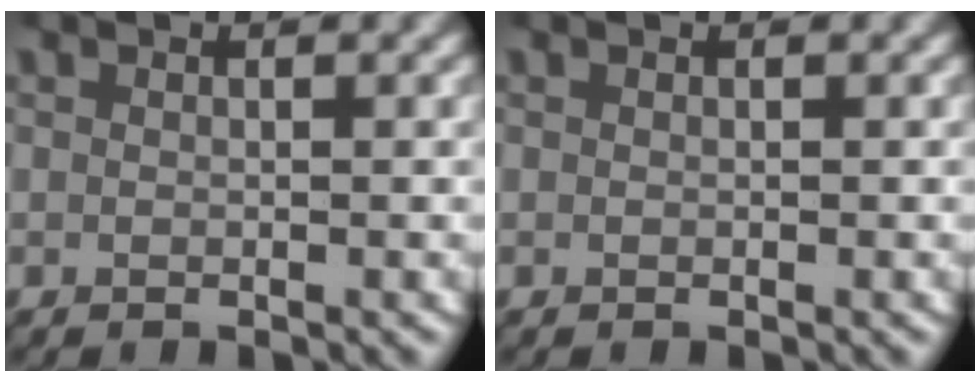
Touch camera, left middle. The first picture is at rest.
{"total": 0.0}